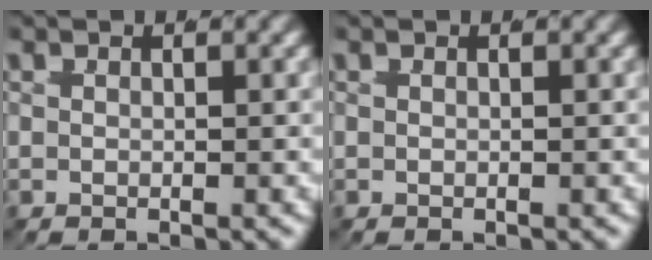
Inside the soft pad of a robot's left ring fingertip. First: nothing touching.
{"total": 0.0}